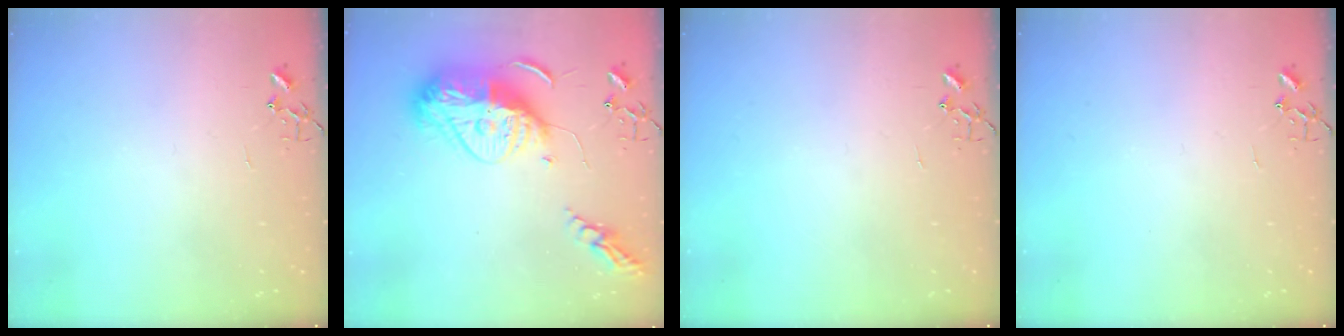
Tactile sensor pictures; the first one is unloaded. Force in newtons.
{"total": 18.2, "press": 18.2, "slide": 1.6}
{"total": 0.0}
{"total": 0.0}